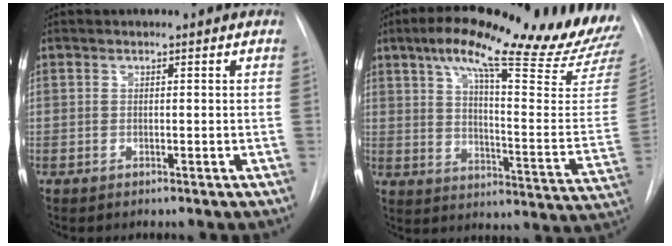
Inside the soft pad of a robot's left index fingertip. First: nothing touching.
{"total": 26.1, "force": [21.3, 2.7, 14.8], "torque": [-0.216, -0.050, 0.273]}